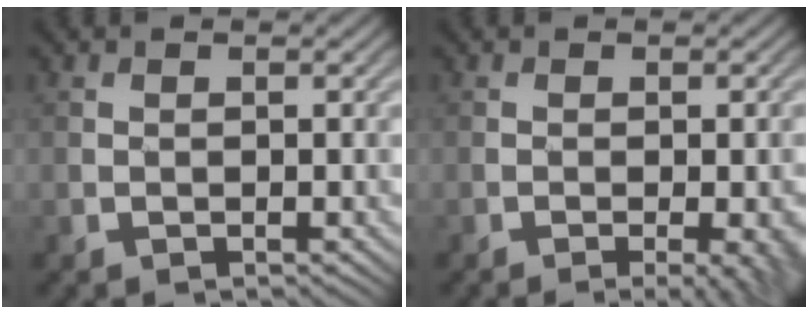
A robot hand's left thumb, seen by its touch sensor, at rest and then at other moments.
{"total": 4.5, "force": [-1.9, 1.0, 4.0], "torque": [-0.048, -0.009, -0.015]}